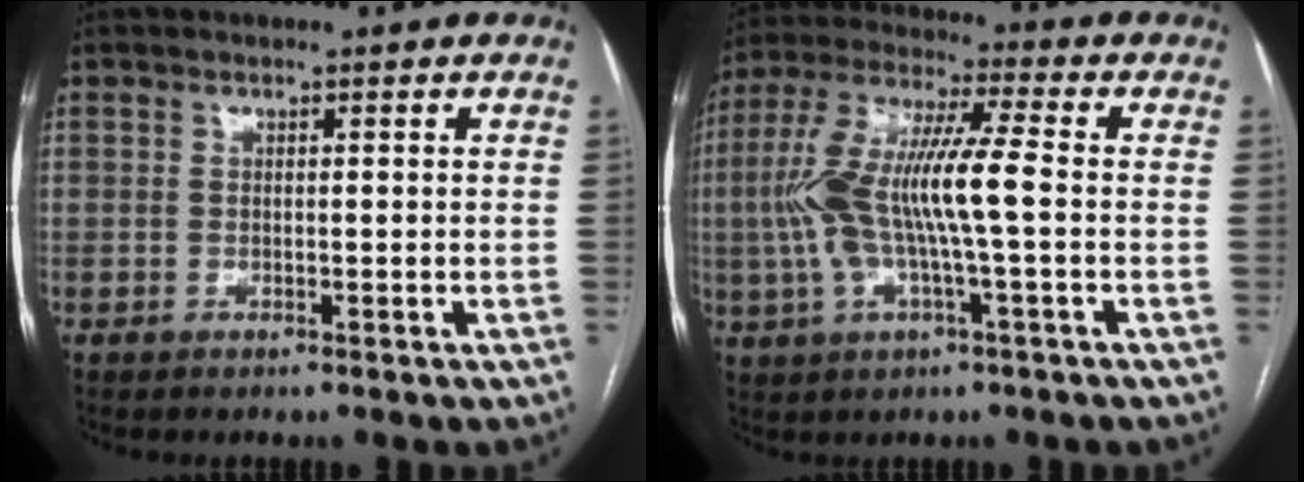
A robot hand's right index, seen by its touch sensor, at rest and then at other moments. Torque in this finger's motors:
{"motor_torque": [2.08, -0.06, 1.05, 0.21]}